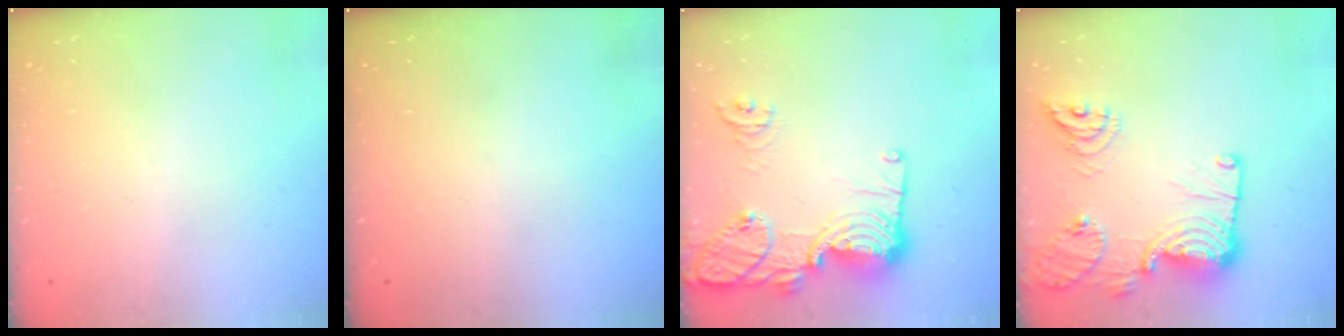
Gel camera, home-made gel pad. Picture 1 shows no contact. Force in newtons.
{"total": 0.0}
{"total": 19.0, "press": 18.0, "slide": 5.9}
{"total": 19.1, "press": 18.3, "slide": 5.5}